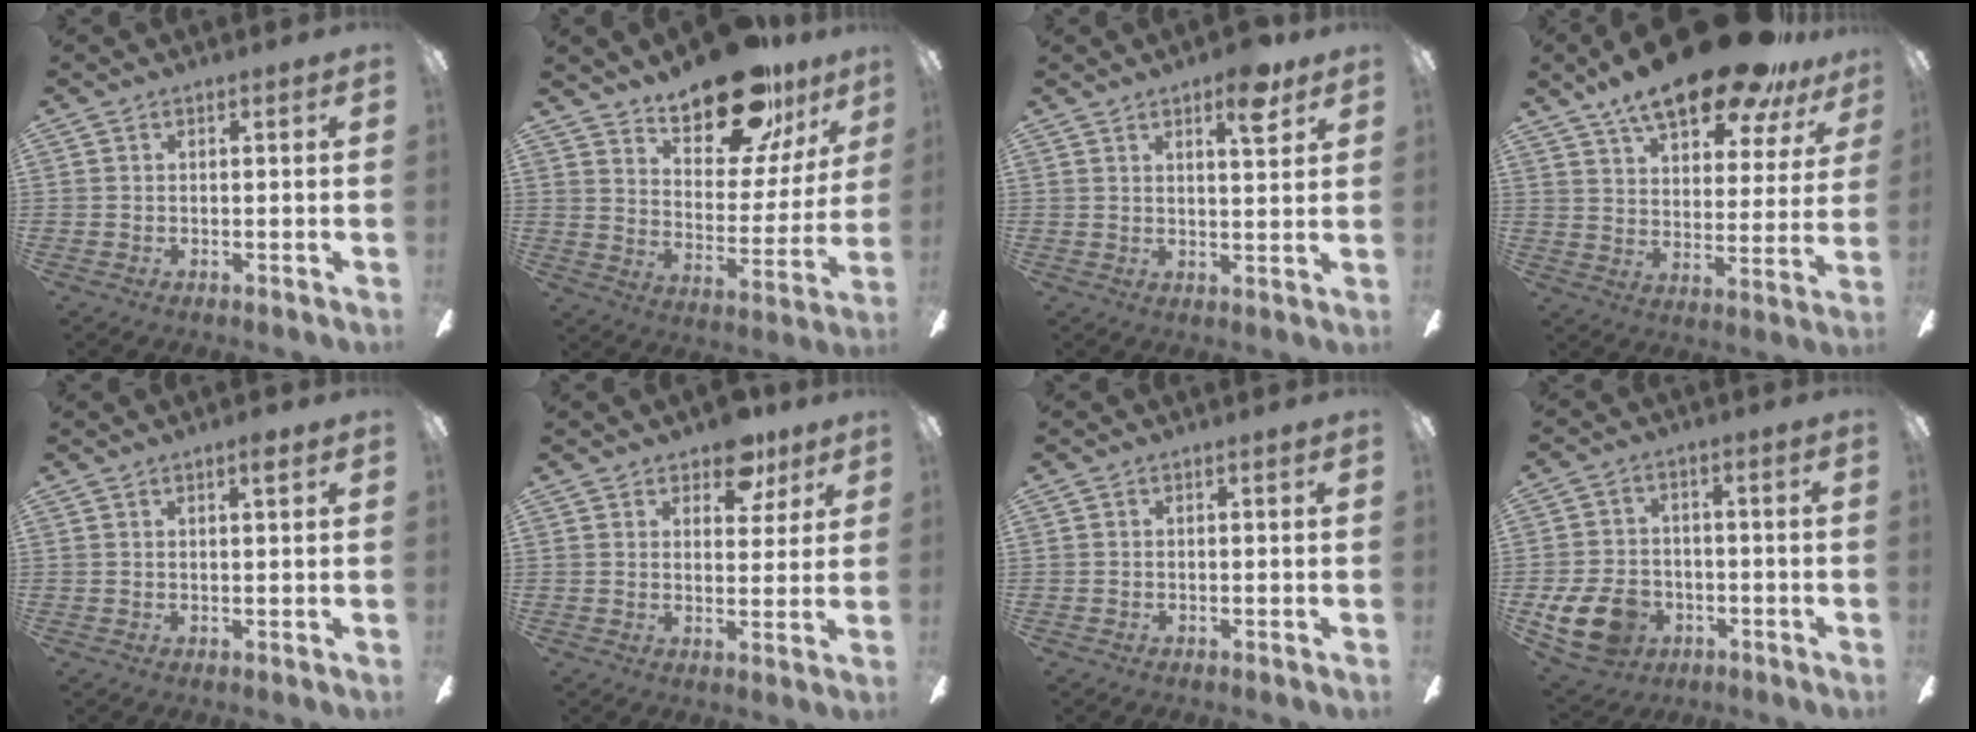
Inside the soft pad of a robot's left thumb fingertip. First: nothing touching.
{"total": 20.1, "force": [16.1, 7.2, 9.5], "torque": [-0.142, -0.112, 0.275]}
{"total": 6.8, "force": [4.6, 1.8, 4.7], "torque": [-0.055, -0.023, 0.070]}
{"total": 19.6, "force": [15.1, 6.1, 10.8], "torque": [-0.178, -0.095, 0.258]}
{"total": 2.2, "force": [1.6, 0.2, 1.4], "torque": [-0.016, -0.006, 0.025]}
{"total": 8.0, "force": [6.0, 4.3, 3.2], "torque": [-0.024, -0.032, 0.104]}
{"total": 0.0}
{"total": 12.1, "force": [-4.7, 8.8, 6.7], "torque": [-0.152, 0.026, -0.084]}